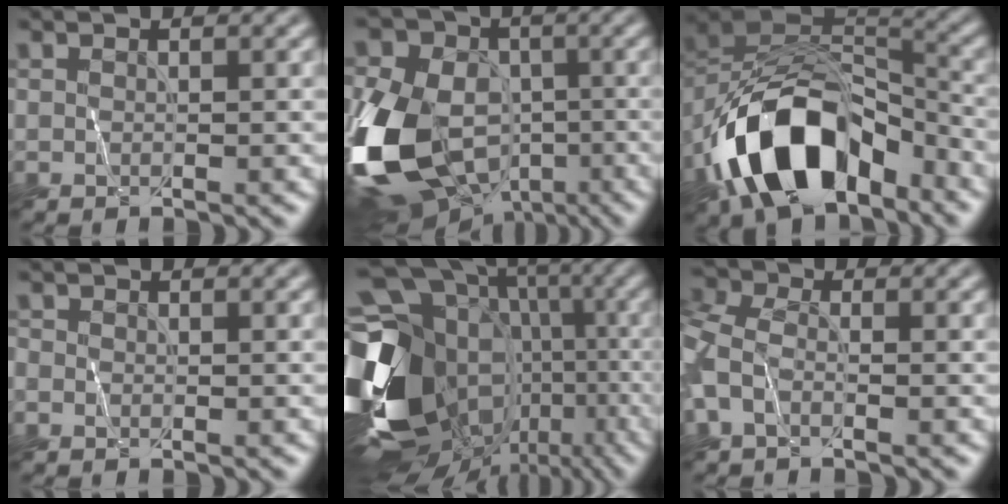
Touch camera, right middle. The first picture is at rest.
{"total": 16.7, "force": [-4.2, 12.0, 10.8], "torque": [-0.222, -0.015, -0.077]}
{"total": 12.6, "force": [-6.6, 6.8, 8.3], "torque": [-0.144, -0.002, -0.125]}
{"total": 0.6, "force": [-0.4, 0.4, 0.2], "torque": [-0.002, -0.002, -0.008]}
{"total": 23.1, "force": [-5.0, 18.8, 12.5], "torque": [-0.259, -0.021, -0.098]}
{"total": 4.6, "force": [-1.3, 2.8, 3.4], "torque": [-0.097, 0.000, -0.044]}